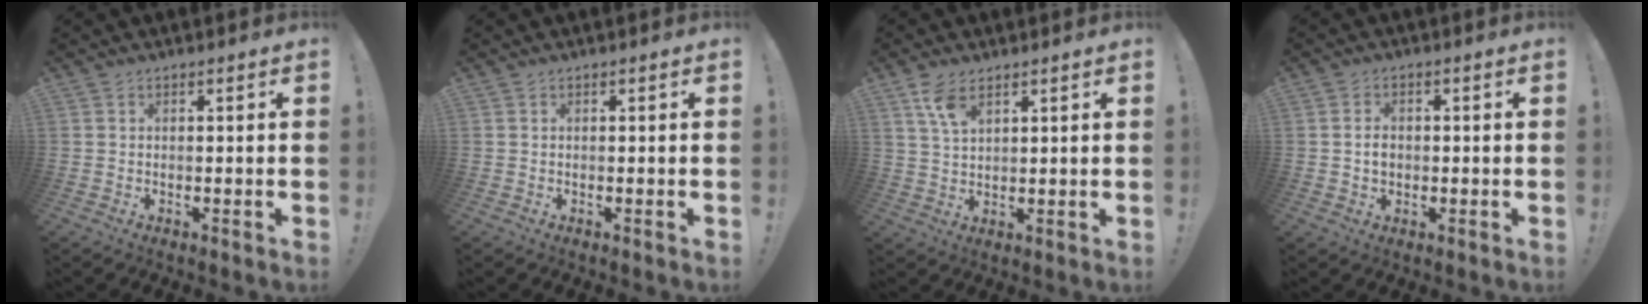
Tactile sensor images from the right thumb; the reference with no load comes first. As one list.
[{"total": 0.0}, {"total": 6.0, "force": [3.7, 2.6, 3.9], "torque": [-0.076, -0.014, 0.069]}, {"total": 3.5, "force": [-0.1, 2.6, 2.3], "torque": [-0.027, 0.003, -0.002]}]